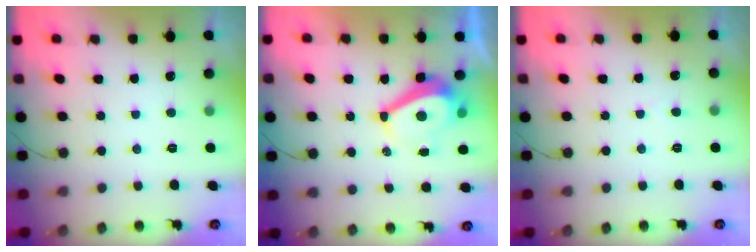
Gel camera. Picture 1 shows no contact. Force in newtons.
{"total": 7.5, "press": 7.4, "slide": 0.9}
{"total": 2.7, "press": 2.7, "slide": 0.2}